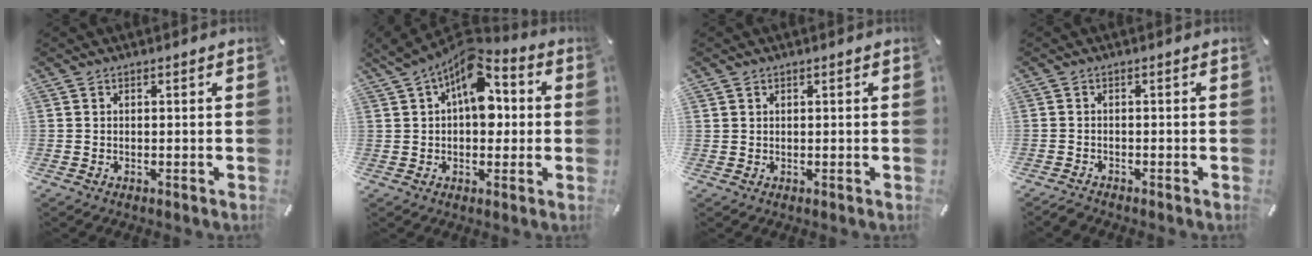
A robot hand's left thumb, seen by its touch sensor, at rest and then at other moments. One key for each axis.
{"total": 12.9, "fx": 3.9, "fy": 8.1, "fz": 9.3, "tx": -0.139, "ty": -0.020, "tz": 0.067}
{"total": 0.7, "fx": 0.4, "fy": 0.5, "fz": -0.1, "tx": 0.003, "ty": 0.001, "tz": 0.008}
{"total": 1.4, "fx": -1.4, "fy": 0.1, "fz": 0.1, "tx": -0.003, "ty": 0.005, "tz": -0.029}